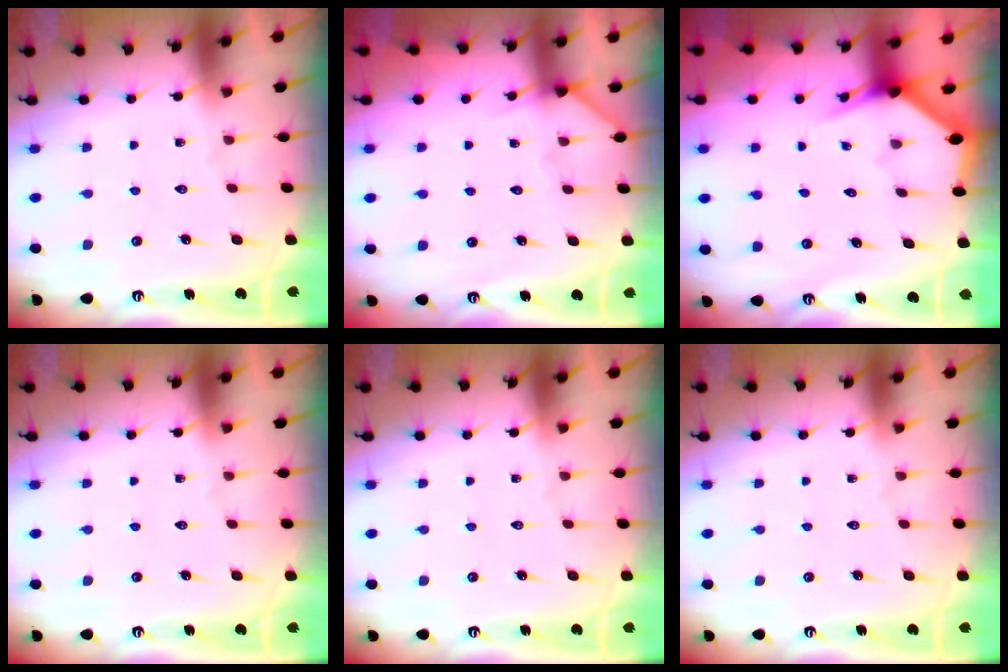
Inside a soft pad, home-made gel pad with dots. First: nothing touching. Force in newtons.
{"total": 3.9, "press": 3.9, "slide": 0.4}
{"total": 3.0, "press": 3.0, "slide": 0.1}
{"total": 0.0}
{"total": 0.0}
{"total": 0.0}